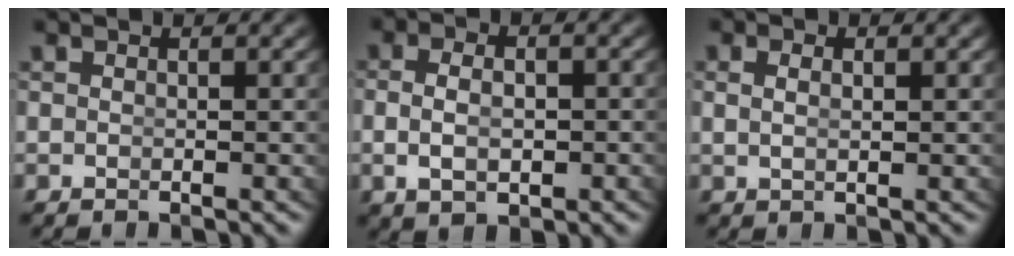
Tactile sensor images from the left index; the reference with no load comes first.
{"total": 3.2, "force": [-0.7, 1.6, 2.6], "torque": [-0.045, -0.011, -0.001]}
{"total": 0.9, "force": [0.3, -0.1, 0.9], "torque": [-0.015, -0.010, 0.013]}